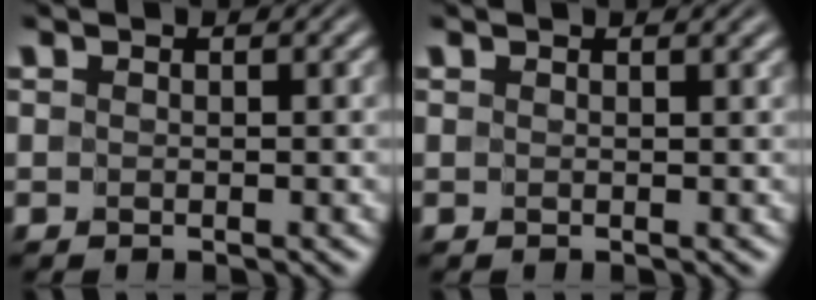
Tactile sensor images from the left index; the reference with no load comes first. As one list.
[{"total": 0.8, "force": [0.7, 0.1, 0.4], "torque": [-0.005, -0.002, 0.005]}]